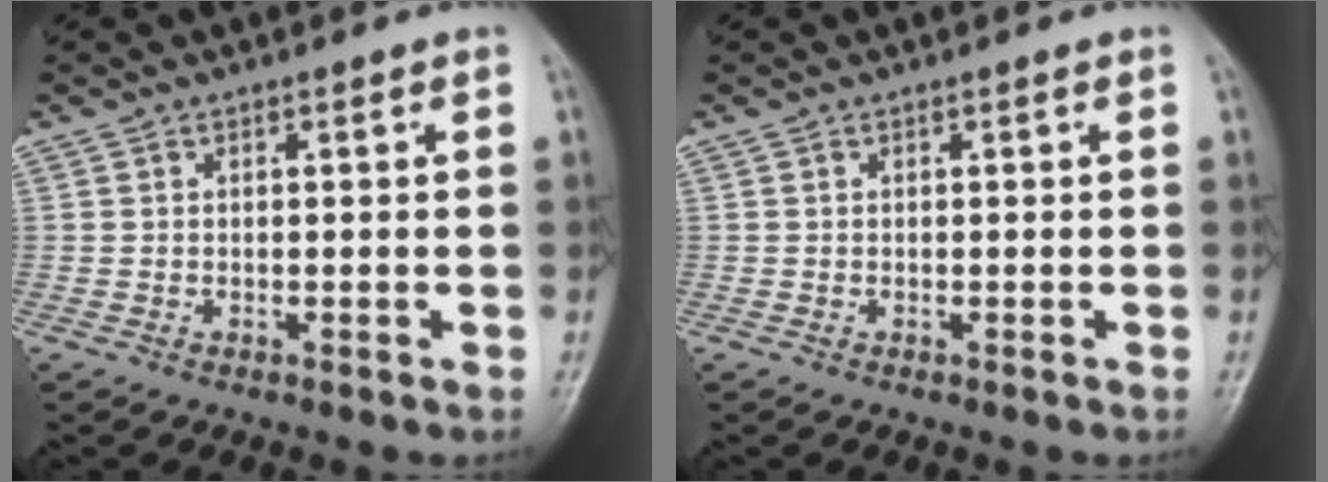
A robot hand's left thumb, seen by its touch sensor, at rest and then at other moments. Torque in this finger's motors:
{"motor_torque": [-0.02, 0.03, -0.01, -0.03, 0.00]}